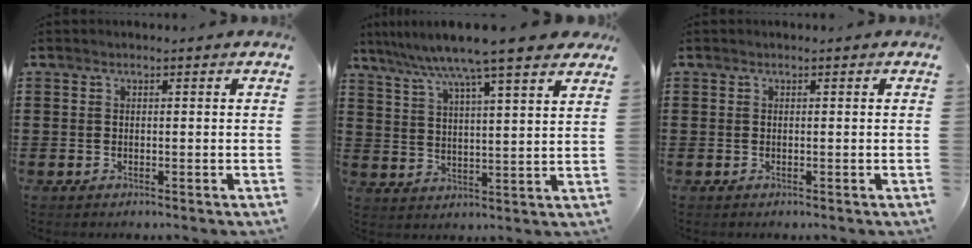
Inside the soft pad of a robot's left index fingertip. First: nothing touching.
{"total": 8.3, "force": [7.0, -0.4, 4.5], "torque": [-0.111, -0.033, 0.116]}
{"total": 0.0}